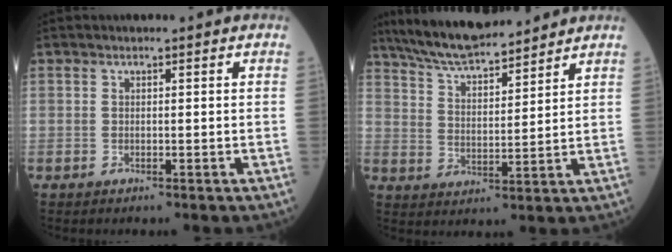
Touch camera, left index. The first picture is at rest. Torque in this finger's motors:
{"motor_torque": [1.05, -1.09, 0.14, 0.04]}